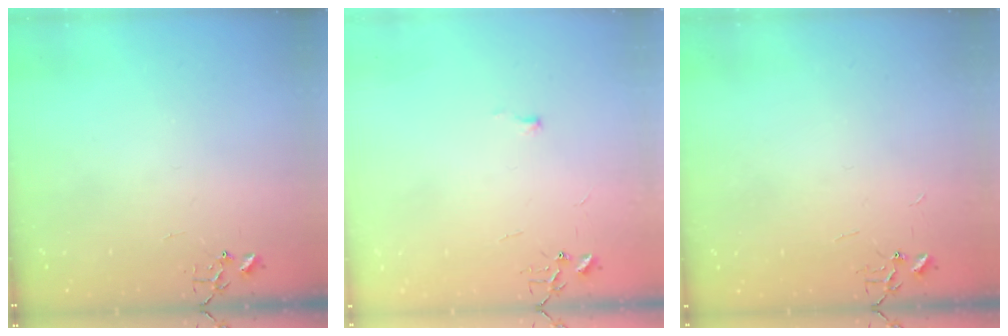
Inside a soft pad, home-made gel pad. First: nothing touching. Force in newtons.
{"total": 3.4, "press": 3.4, "slide": 0.5}
{"total": 1.8, "press": 1.8, "slide": 0.2}